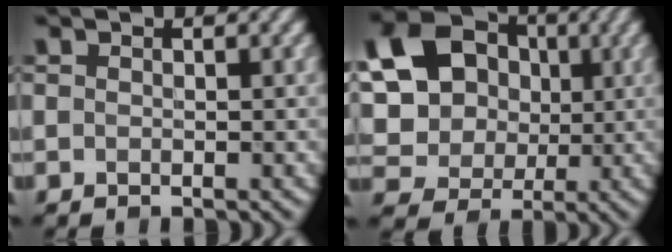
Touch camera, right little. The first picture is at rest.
{"total": 14.6, "force": [3.5, 12.5, 6.7], "torque": [-0.184, 0.020, 0.063]}